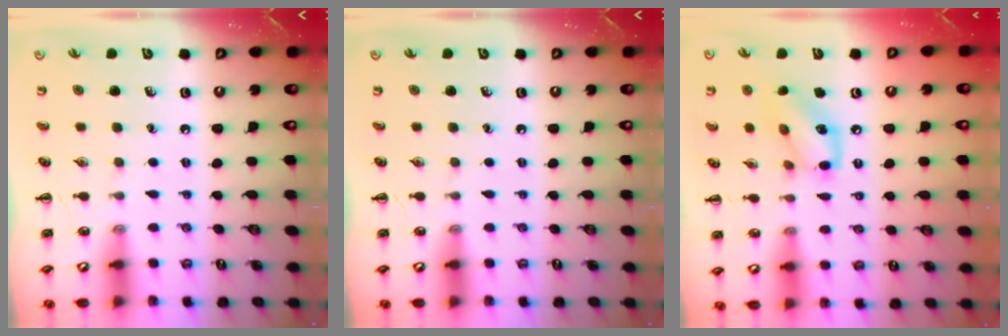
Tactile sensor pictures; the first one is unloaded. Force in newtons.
{"total": 0.0}
{"total": 11.2, "press": 11.2, "slide": 0.4}